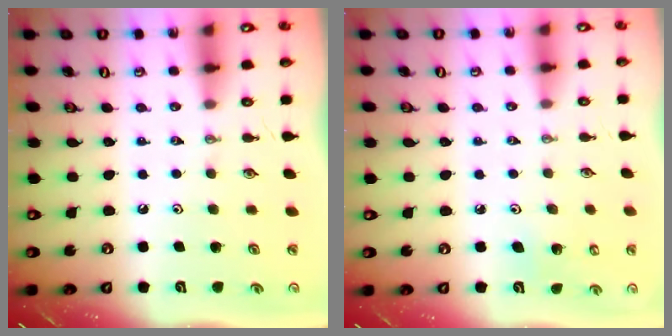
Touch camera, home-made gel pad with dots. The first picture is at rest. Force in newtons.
{"total": 5.4, "press": 5.1, "slide": 1.9}